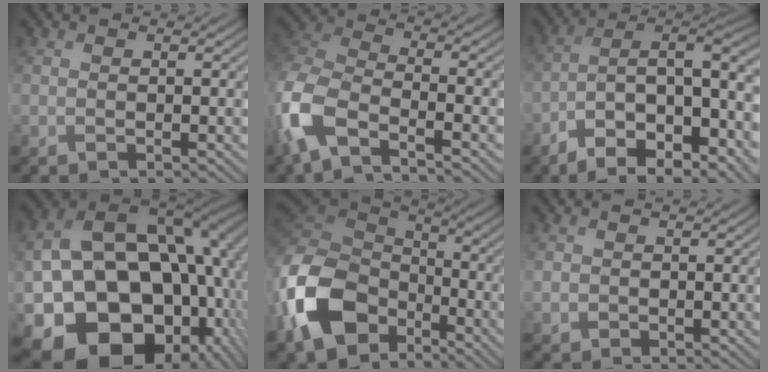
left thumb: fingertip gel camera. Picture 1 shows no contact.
{"total": 9.4, "force": [-5.0, 3.7, 7.0], "torque": [-0.168, -0.010, -0.121]}
{"total": 16.8, "force": [-6.8, 7.5, 13.4], "torque": [-0.216, -0.020, -0.099]}
{"total": 23.0, "force": [-3.6, 16.8, 15.2], "torque": [-0.301, -0.087, -0.003]}
{"total": 15.1, "force": [-6.2, 10.6, 8.8], "torque": [-0.246, -0.032, -0.123]}
{"total": 1.5, "force": [0.3, 1.4, 0.3], "torque": [-0.013, -0.006, 0.007]}